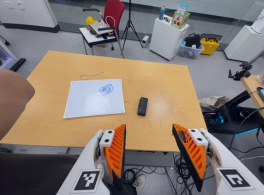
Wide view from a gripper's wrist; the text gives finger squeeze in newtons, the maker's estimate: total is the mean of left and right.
{"total": 0.0}